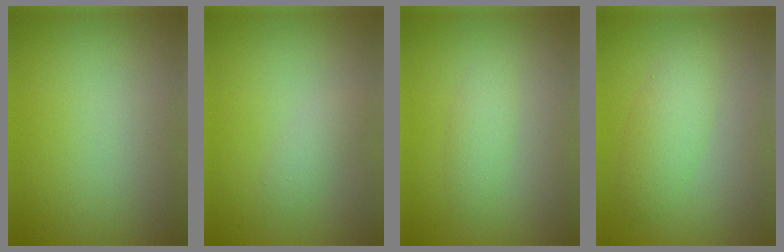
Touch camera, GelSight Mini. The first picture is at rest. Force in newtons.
{"total": 1.3, "press": 1.3, "slide": 0.1}
{"total": 1.6, "press": 1.6, "slide": 0.0}
{"total": 2.9, "press": 2.9, "slide": 0.1}